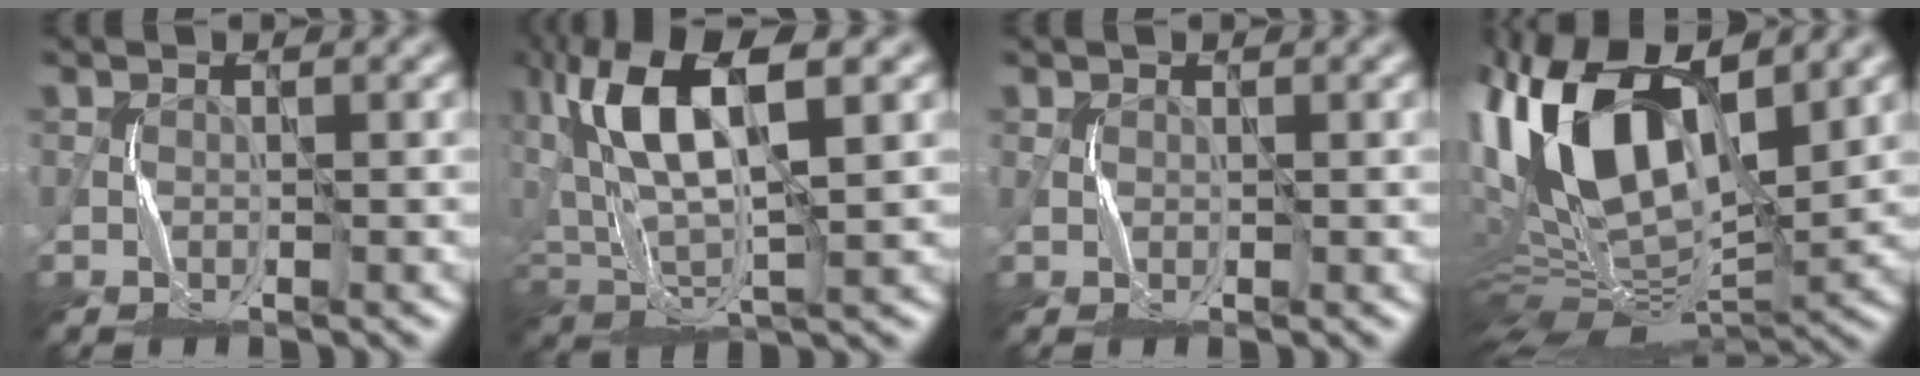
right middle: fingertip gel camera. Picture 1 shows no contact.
{"total": 11.6, "force": [4.5, 4.4, 9.7], "torque": [-0.202, 0.017, 0.084]}
{"total": 0.7, "force": [0.2, 0.5, 0.3], "torque": [-0.006, -0.002, 0.004]}
{"total": 15.7, "force": [4.0, 8.0, 13.0], "torque": [-0.247, 0.008, 0.070]}